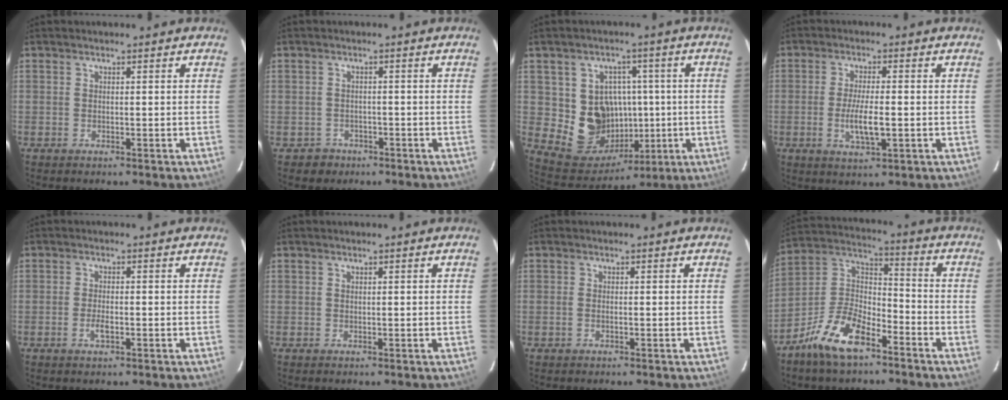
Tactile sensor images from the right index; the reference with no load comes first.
{"total": 3.3, "force": [-1.6, 2.8, -0.1], "torque": [-0.006, 0.012, -0.022]}
{"total": 13.0, "force": [0.2, 12.3, 4.0], "torque": [-0.096, 0.023, 0.024]}
{"total": 6.3, "force": [-1.3, 1.4, 6.0], "torque": [-0.115, -0.007, -0.022]}
{"total": 2.5, "force": [-0.9, 0.9, 2.1], "torque": [-0.044, -0.001, -0.017]}
{"total": 0.0}
{"total": 0.8, "force": [-0.2, 0.2, 0.7], "torque": [-0.017, 0.001, -0.006]}
{"total": 13.4, "force": [-8.4, 5.0, 9.2], "torque": [-0.198, 0.009, -0.160]}